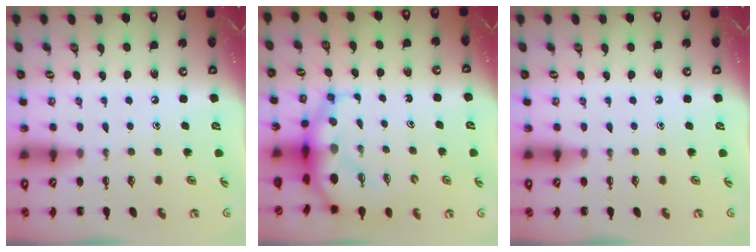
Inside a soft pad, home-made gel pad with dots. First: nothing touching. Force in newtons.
{"total": 7.5, "press": 7.2, "slide": 1.9}
{"total": 0.0}